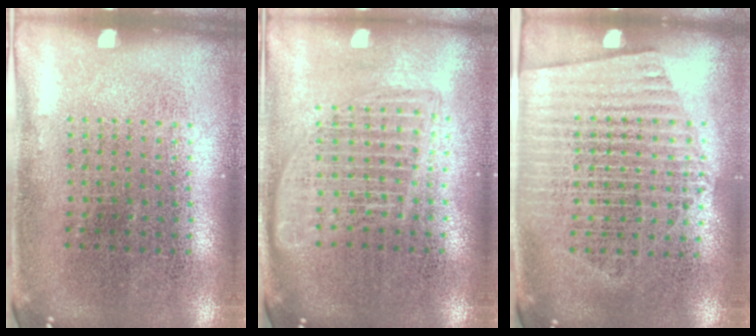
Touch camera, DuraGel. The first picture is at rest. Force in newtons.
{"total": 1.6, "press": 1.5, "slide": 0.8}
{"total": 1.5, "press": 1.4, "slide": 0.7}